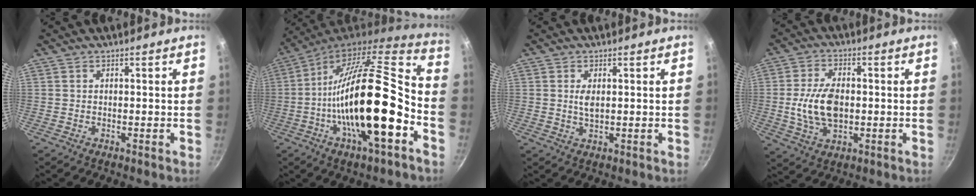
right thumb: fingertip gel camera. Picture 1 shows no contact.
{"total": 24.9, "force": [-7.4, 7.9, 22.4], "torque": [-0.355, 0.026, -0.134]}
{"total": 2.5, "force": [0.5, 1.2, 2.1], "torque": [-0.038, -0.004, 0.011]}
{"total": 10.8, "force": [-0.4, 6.4, 8.6], "torque": [-0.155, 0.005, -0.007]}